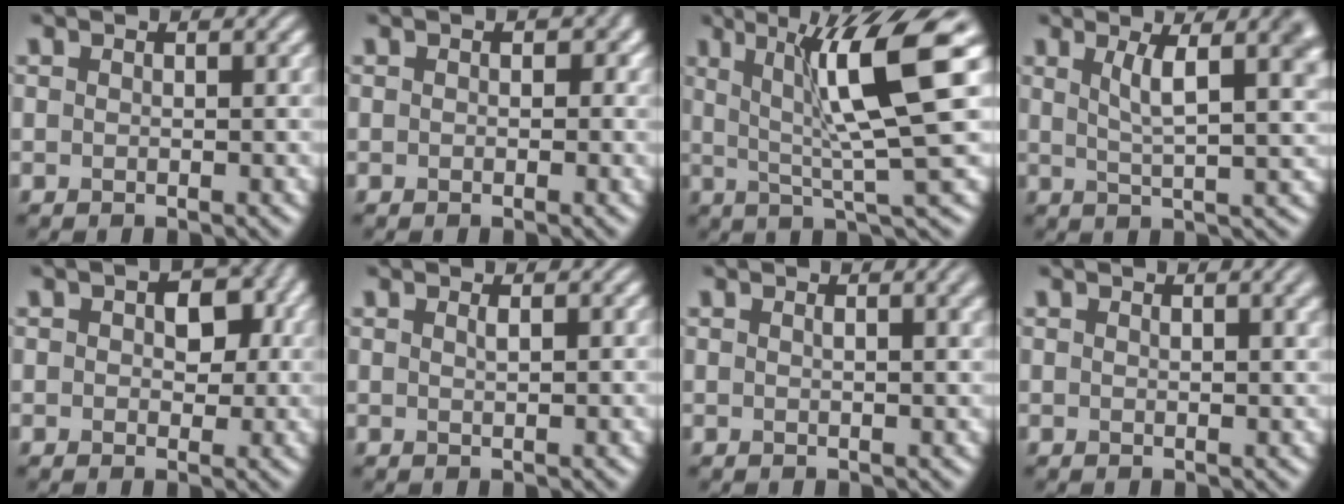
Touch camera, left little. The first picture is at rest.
{"total": 0.8, "force": [0.0, 0.7, 0.4], "torque": [-0.003, -0.004, -0.003]}
{"total": 9.6, "force": [2.5, 1.5, 9.2], "torque": [-0.134, 0.001, 0.043]}
{"total": 6.6, "force": [2.4, 2.0, 5.8], "torque": [-0.084, 0.003, 0.039]}
{"total": 3.8, "force": [0.8, 2.5, 2.8], "torque": [-0.029, 0.001, 0.008]}
{"total": 0.6, "force": [0.3, 0.1, 0.5], "torque": [-0.005, 0.001, 0.005]}
{"total": 3.2, "force": [1.4, 1.3, 2.6], "torque": [-0.015, 0.007, 0.012]}
{"total": 2.5, "force": [1.2, 0.9, 2.0], "torque": [-0.013, 0.005, 0.017]}